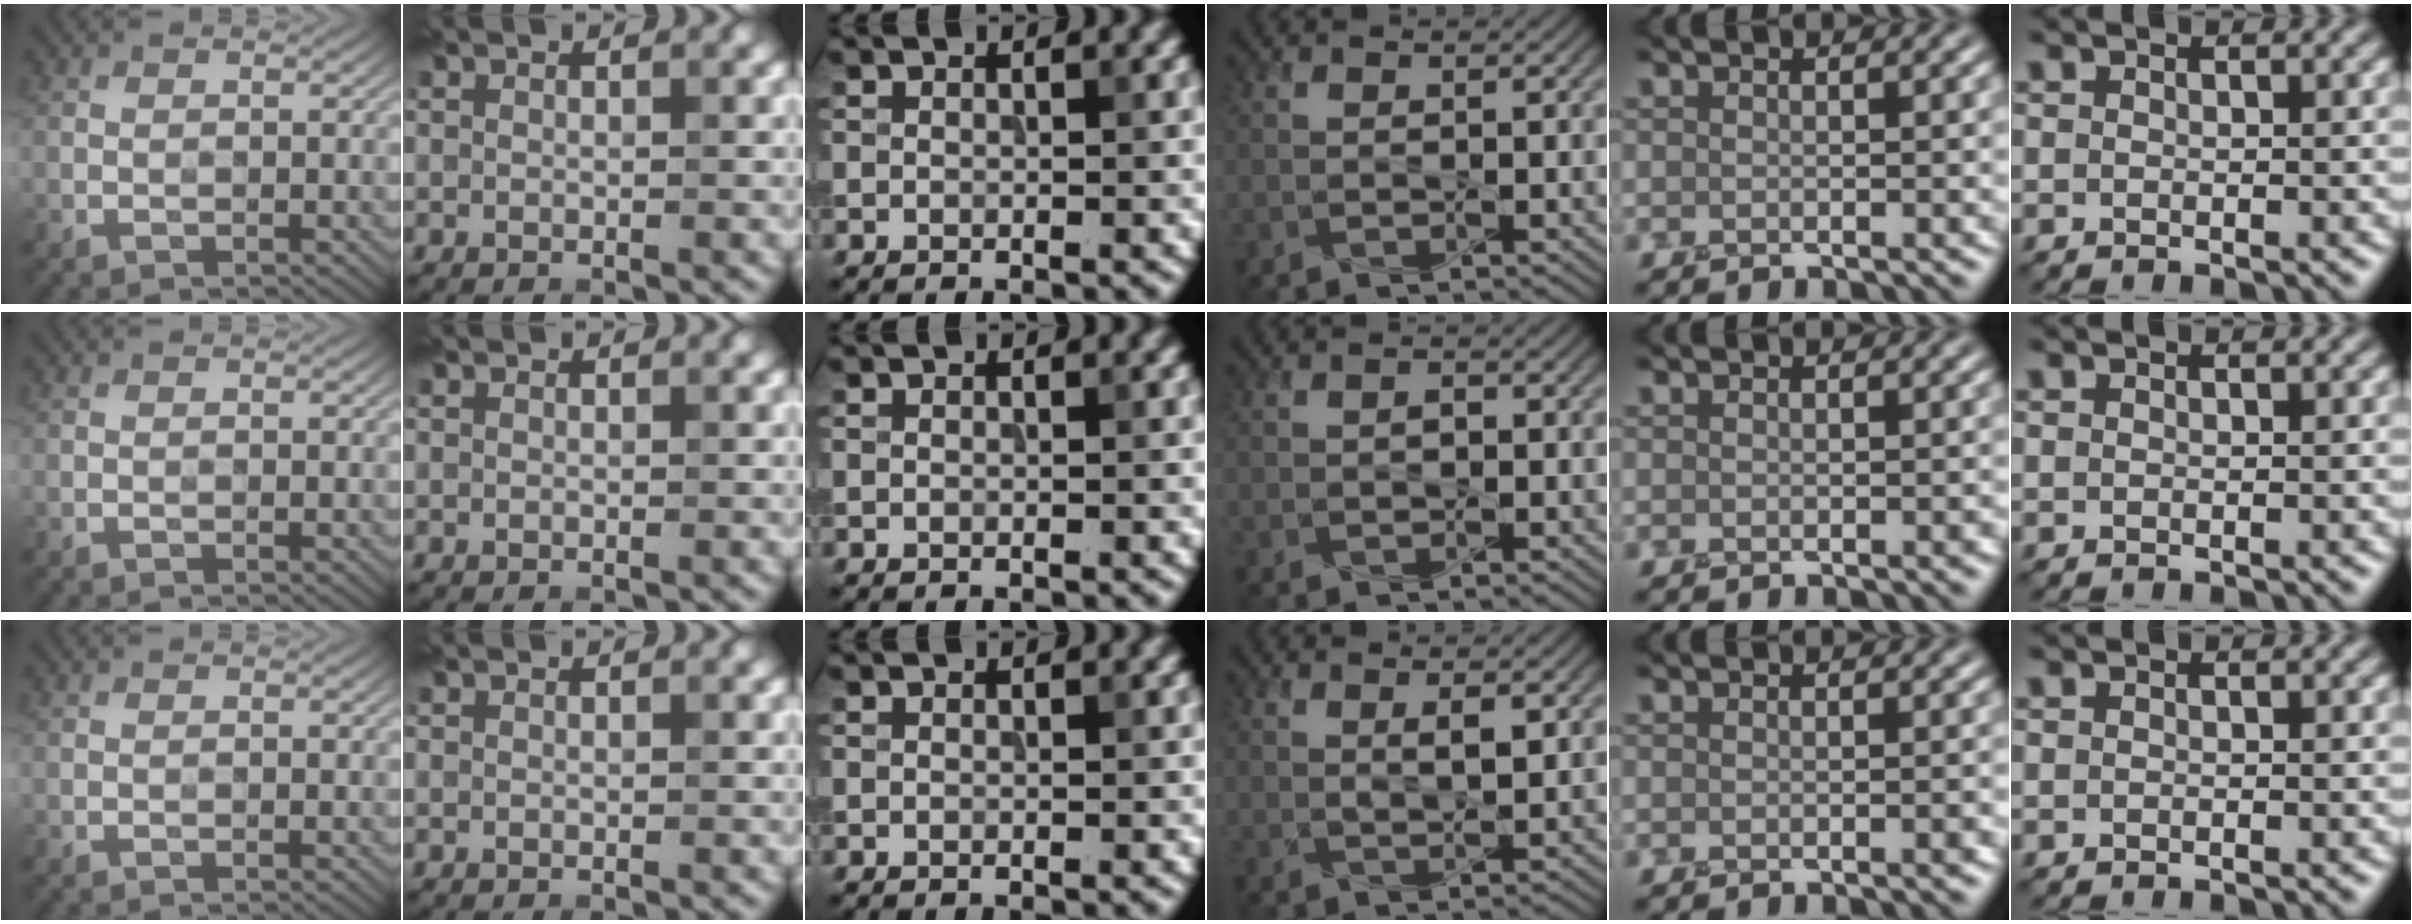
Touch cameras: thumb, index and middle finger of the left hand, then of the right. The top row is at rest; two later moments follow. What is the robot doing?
{"motion": "squeeze", "object": "air blower"}